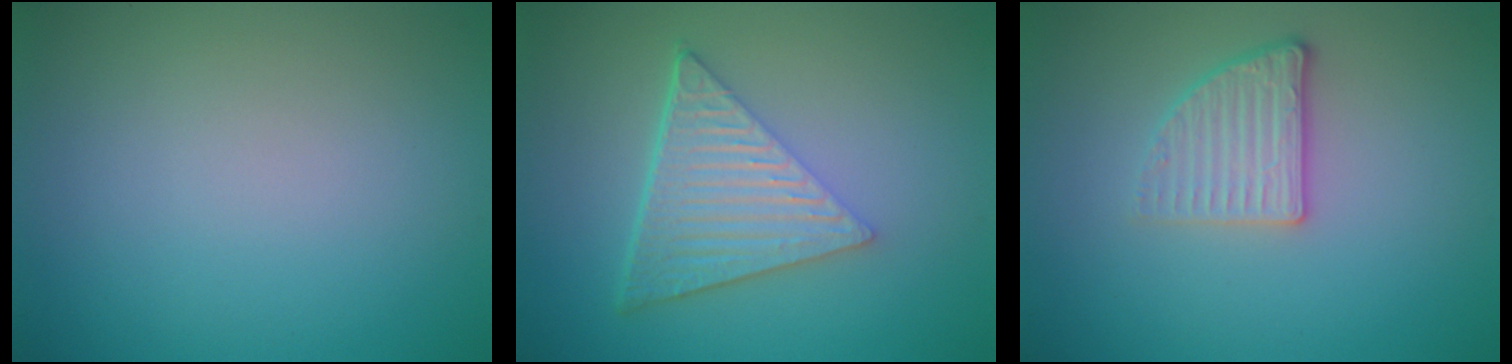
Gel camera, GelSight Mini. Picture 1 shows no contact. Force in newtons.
{"total": 6.6, "press": 4.3, "slide": 5.0}
{"total": 2.6, "press": 2.4, "slide": 1.2}